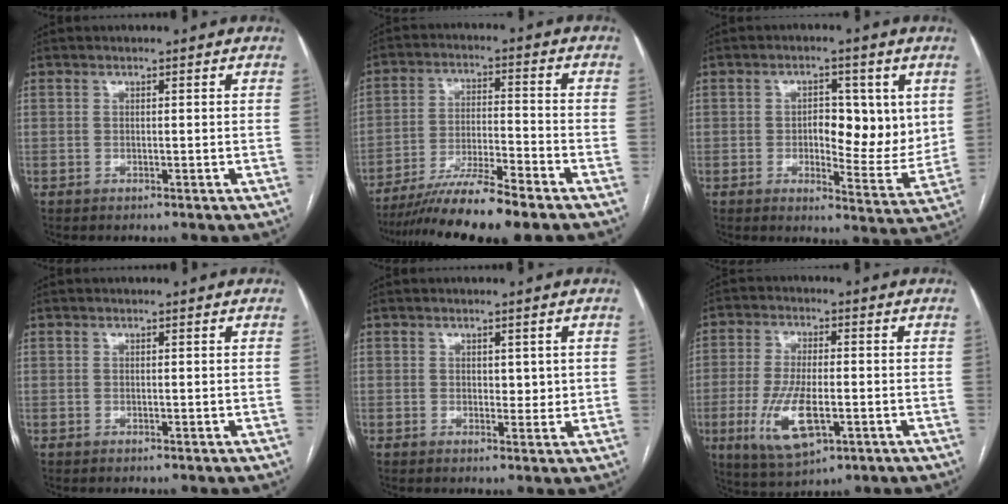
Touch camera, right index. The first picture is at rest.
{"total": 12.2, "force": [-10.1, -0.4, 6.9], "torque": [-0.109, -0.019, -0.172]}
{"total": 10.0, "force": [1.3, 4.4, 8.9], "torque": [-0.107, 0.000, 0.024]}
{"total": 0.0}
{"total": 2.4, "force": [0.6, 1.5, 1.8], "torque": [-0.019, 0.000, 0.008]}
{"total": 10.3, "force": [-3.1, 3.9, 9.0], "torque": [-0.187, -0.010, -0.049]}